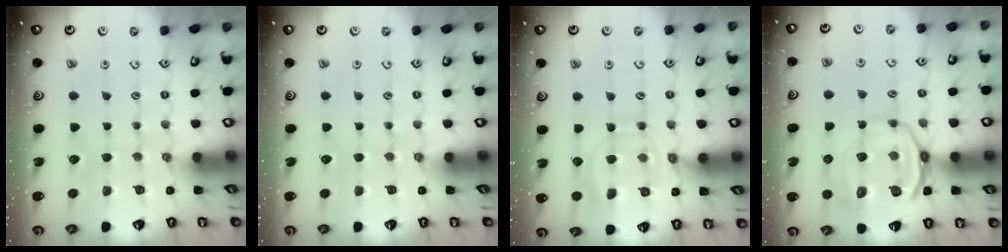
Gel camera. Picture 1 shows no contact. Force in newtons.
{"total": 0.0}
{"total": 11.2, "press": 11.1, "slide": 1.0}
{"total": 11.8, "press": 11.6, "slide": 2.2}